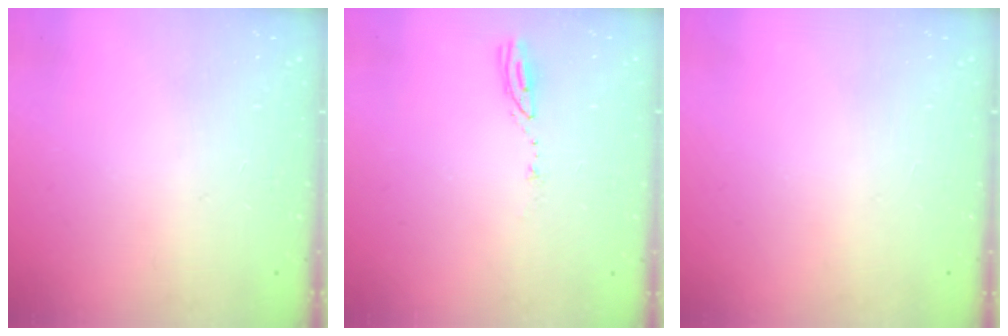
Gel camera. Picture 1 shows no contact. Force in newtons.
{"total": 5.1, "press": 5.1, "slide": 0.5}
{"total": 0.0}